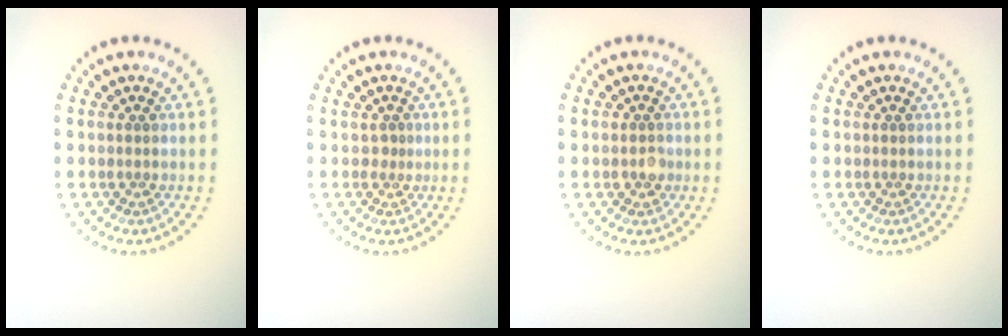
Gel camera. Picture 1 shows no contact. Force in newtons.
{"total": 0.5, "press": 0.2, "slide": 0.5}
{"total": 1.1, "press": 1.0, "slide": 0.5}
{"total": 0.0}